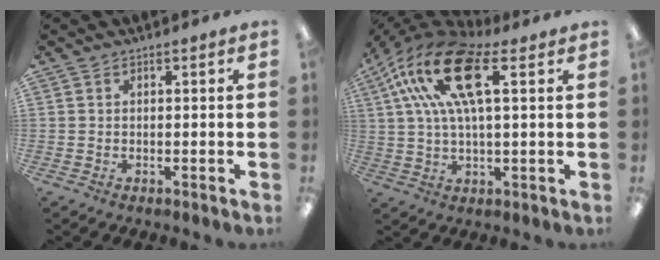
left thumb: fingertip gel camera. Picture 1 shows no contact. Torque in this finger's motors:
{"motor_torque": [0.45, 1.04, 1.36, -1.42, 0.64]}